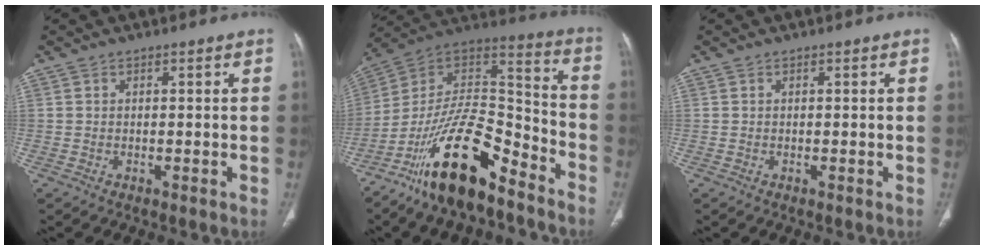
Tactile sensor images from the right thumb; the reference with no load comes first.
{"total": 20.4, "force": [-13.7, 7.4, 13.2], "torque": [-0.217, 0.094, -0.243]}
{"total": 0.0}